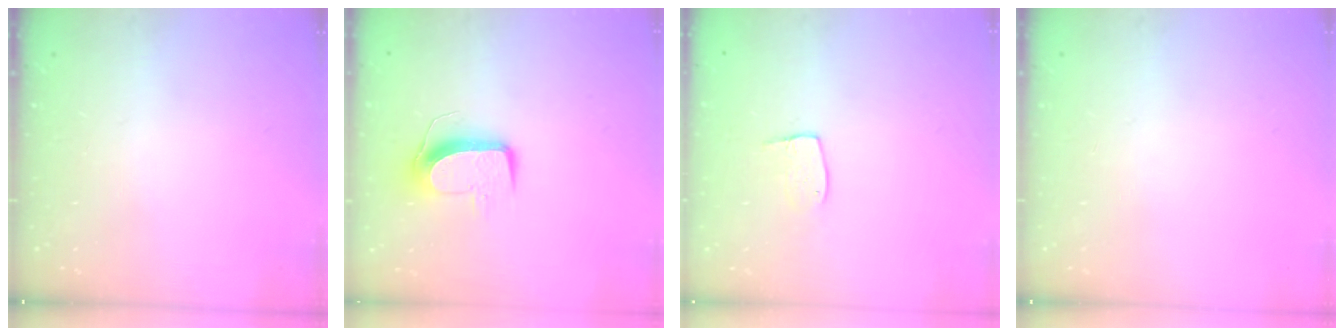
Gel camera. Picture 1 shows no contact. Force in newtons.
{"total": 9.8, "press": 9.8, "slide": 0.4}
{"total": 5.9, "press": 5.9, "slide": 0.4}
{"total": 0.0}